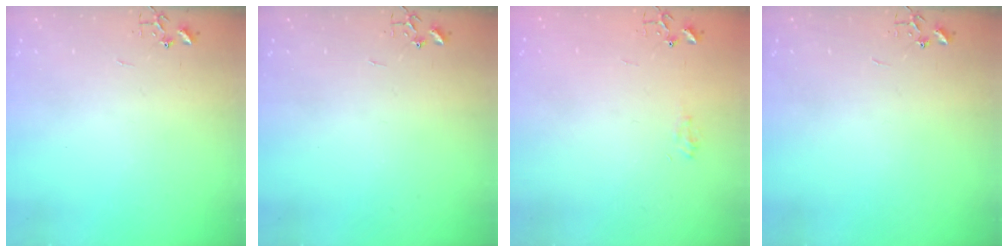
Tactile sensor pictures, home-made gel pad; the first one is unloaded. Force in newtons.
{"total": 0.0}
{"total": 6.7, "press": 6.6, "slide": 0.7}
{"total": 0.0}